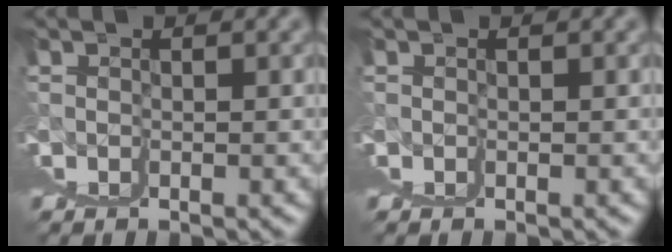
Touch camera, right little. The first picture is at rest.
{"total": 0.0}